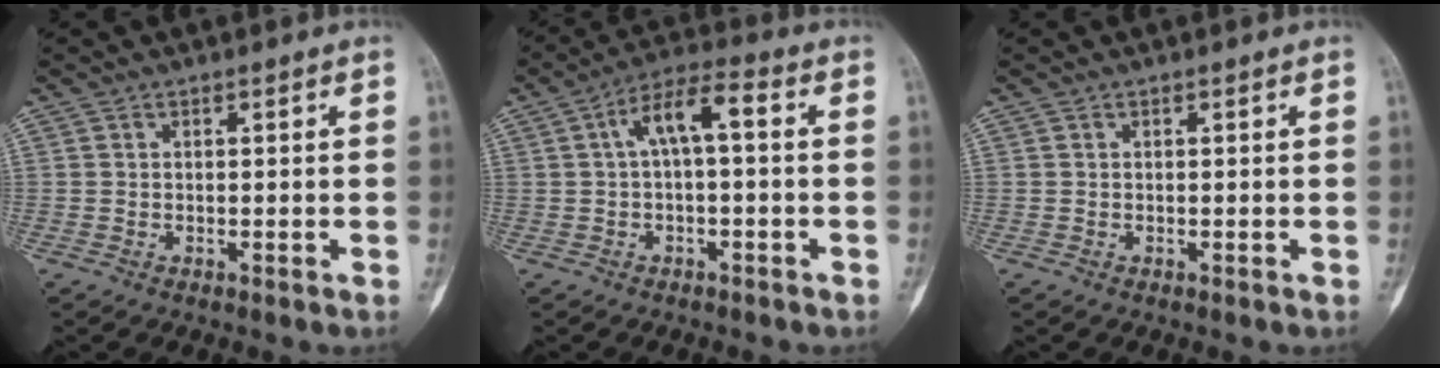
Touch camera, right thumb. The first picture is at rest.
{"total": 7.6, "force": [0.8, 2.8, 7.0], "torque": [-0.128, 0.038, 0.007]}
{"total": 0.0}